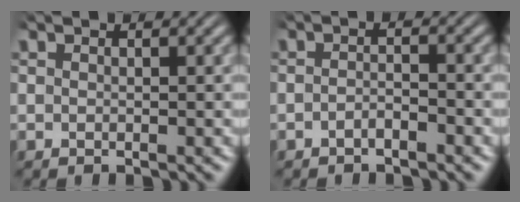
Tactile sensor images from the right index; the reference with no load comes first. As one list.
[{"total": 1.7, "force": [-1.5, 0.4, 0.8], "torque": [-0.007, -0.003, -0.030]}]